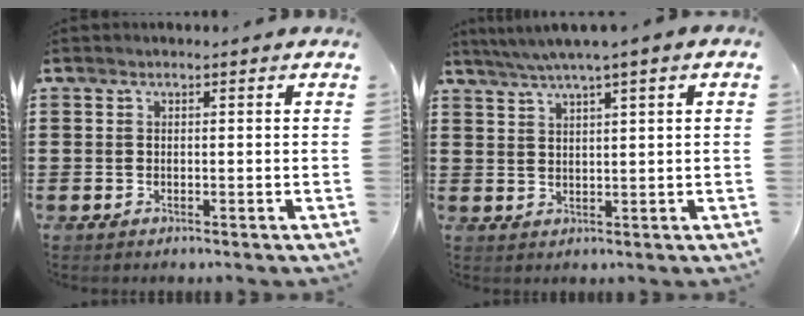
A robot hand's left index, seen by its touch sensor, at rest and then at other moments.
{"total": 3.3, "force": [2.2, -0.4, 2.4], "torque": [-0.049, -0.003, 0.038]}